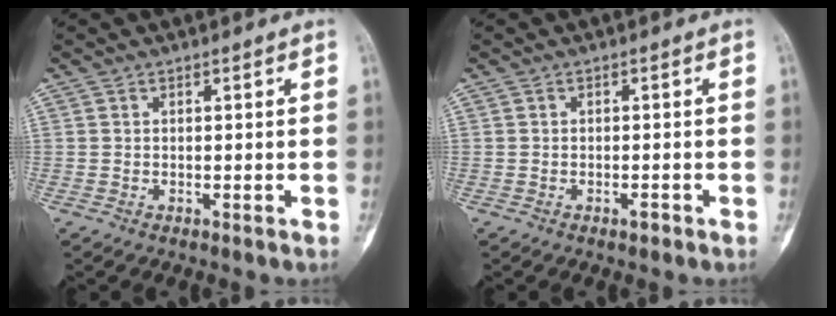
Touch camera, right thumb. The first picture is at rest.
{"total": 1.2, "force": [-0.8, 0.5, 0.8], "torque": [-0.009, 0.004, -0.013]}